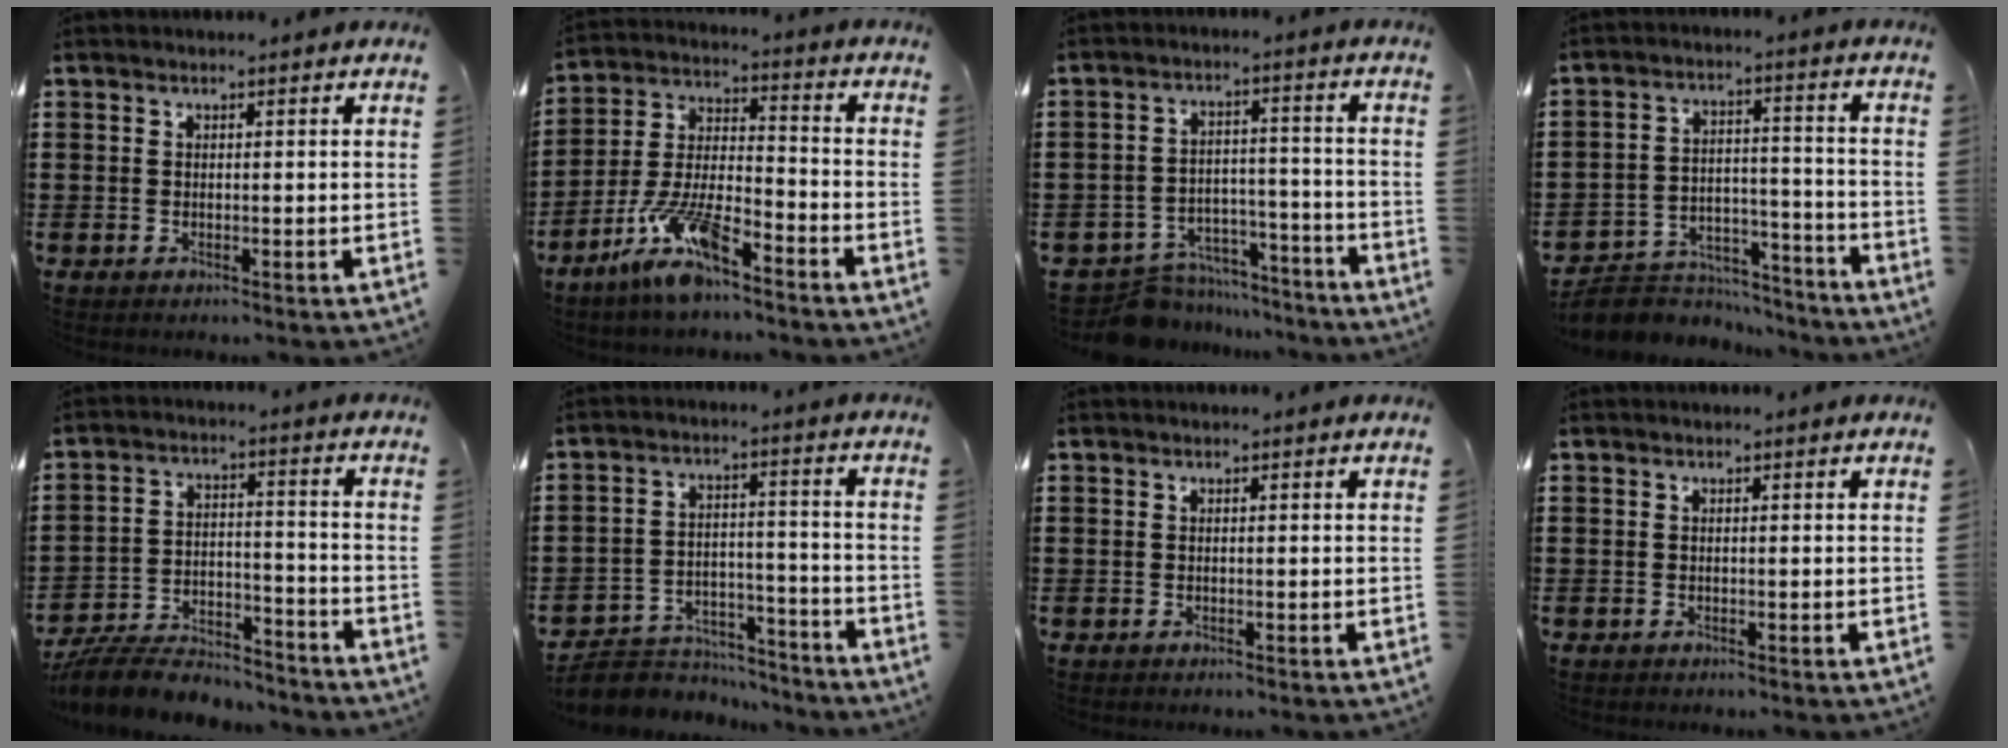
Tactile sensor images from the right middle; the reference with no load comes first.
{"total": 10.2, "force": [-7.7, 2.3, 6.2], "torque": [-0.146, 0.002, -0.153]}
{"total": 7.8, "force": [-7.5, 1.9, 0.9], "torque": [-0.019, 0.024, -0.147]}
{"total": 6.7, "force": [-6.3, 2.1, 0.9], "torque": [-0.016, 0.020, -0.123]}
{"total": 7.7, "force": [-7.3, 1.4, 1.8], "torque": [-0.040, 0.014, -0.142]}
{"total": 5.9, "force": [-5.6, 1.8, 0.5], "torque": [-0.013, 0.016, -0.113]}
{"total": 0.0}
{"total": 0.0}